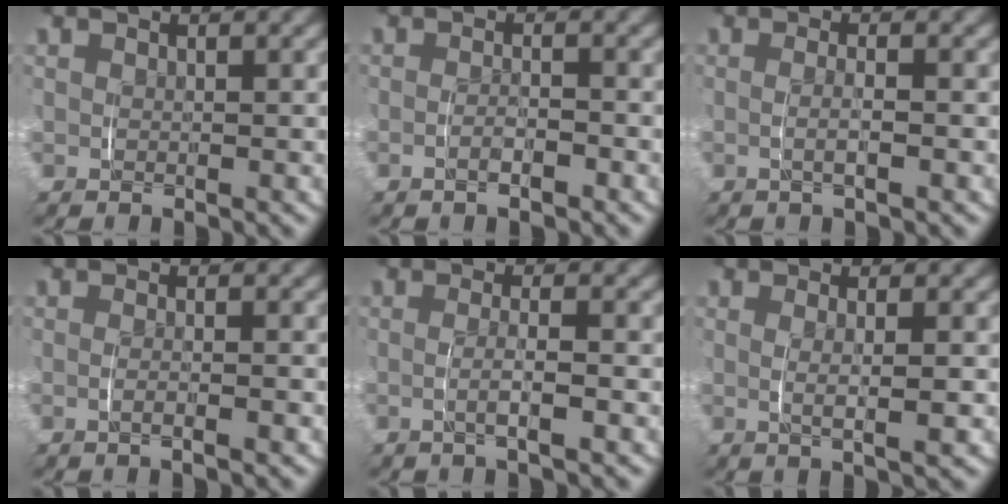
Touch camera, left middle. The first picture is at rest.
{"total": 1.6, "force": [-1.1, 0.4, 1.1], "torque": [-0.020, 0.000, -0.018]}
{"total": 1.6, "force": [-0.5, 0.0, 1.6], "torque": [-0.027, -0.003, -0.007]}
{"total": 1.3, "force": [-0.6, -0.2, 1.1], "torque": [-0.023, -0.002, -0.010]}
{"total": 2.1, "force": [-0.7, 0.0, 2.0], "torque": [-0.034, -0.001, -0.012]}
{"total": 2.6, "force": [0.1, 0.2, 2.6], "torque": [-0.042, -0.003, 0.005]}